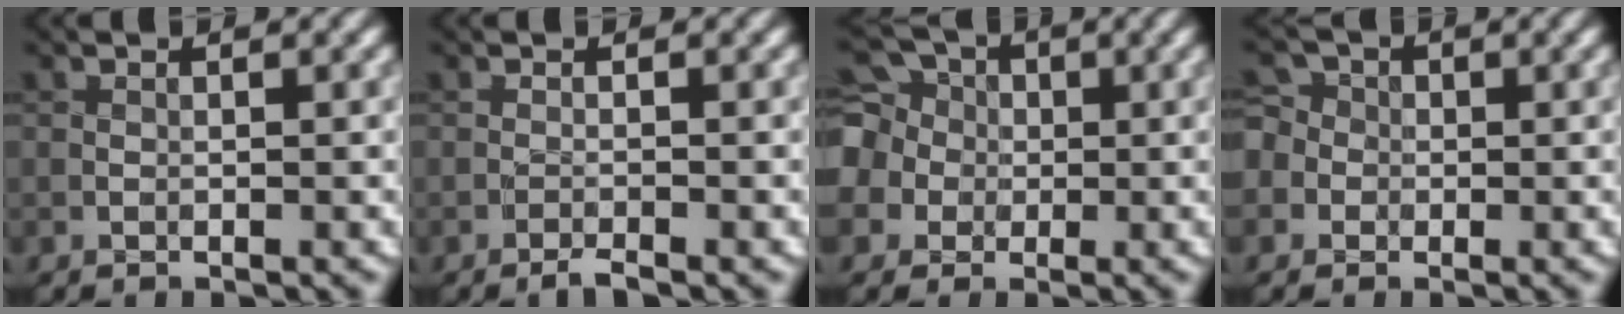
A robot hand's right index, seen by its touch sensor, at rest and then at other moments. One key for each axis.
{"total": 1.3, "fx": -1.1, "fy": 0.0, "fz": 0.7, "tx": -0.012, "ty": 0.002, "tz": -0.022}
{"total": 9.1, "fx": 0.9, "fy": 8.1, "fz": 4.0, "tx": -0.108, "ty": 0.031, "tz": -0.028}
{"total": 5.4, "fx": -1.0, "fy": 4.9, "fz": 1.9, "tx": -0.031, "ty": 0.017, "tz": -0.055}